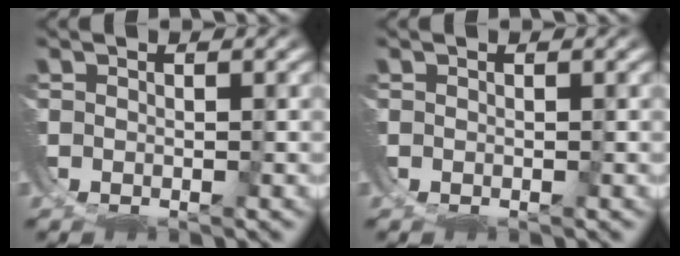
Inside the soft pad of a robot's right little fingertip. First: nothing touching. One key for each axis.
{"total": 0.0}